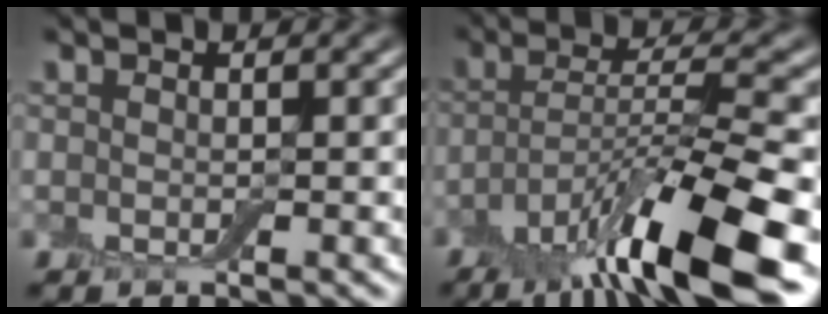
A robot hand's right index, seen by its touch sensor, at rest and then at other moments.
{"total": 12.0, "force": [-7.0, 2.4, 9.5], "torque": [-0.147, 0.002, -0.124]}